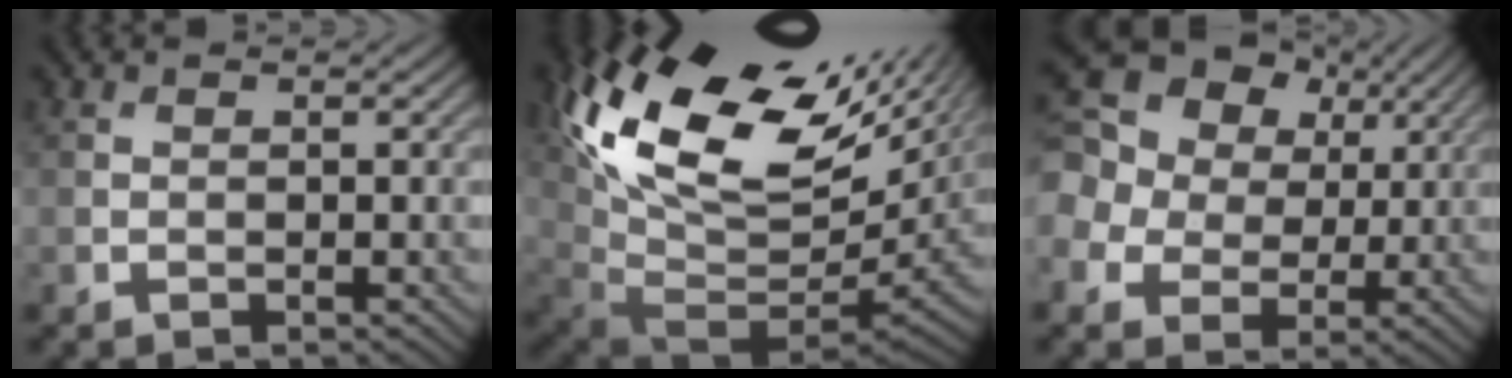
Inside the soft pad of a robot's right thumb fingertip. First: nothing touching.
{"total": 18.8, "force": [8.1, 9.3, 14.2], "torque": [-0.281, -0.013, 0.186]}
{"total": 17.4, "force": [6.0, 14.1, 8.1], "torque": [-0.241, 0.029, 0.108]}